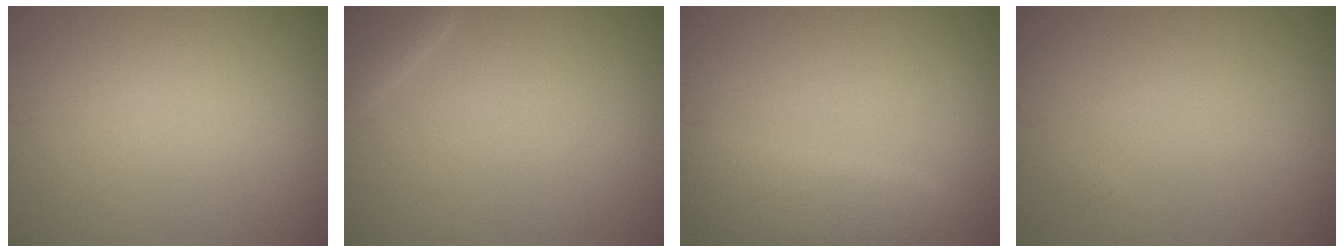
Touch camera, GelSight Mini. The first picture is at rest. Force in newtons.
{"total": 1.7, "press": 1.7, "slide": 0.1}
{"total": 2.7, "press": 2.7, "slide": 0.0}
{"total": 0.0}